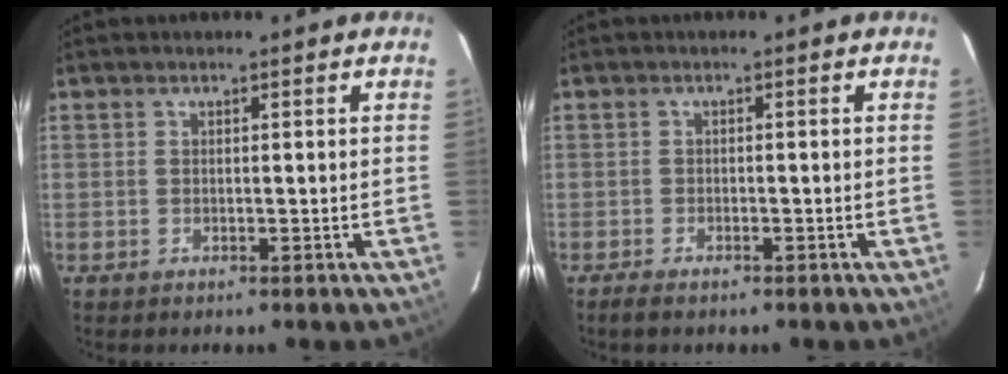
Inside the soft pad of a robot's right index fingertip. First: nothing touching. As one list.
[{"total": 2.7, "force": [-2.2, 0.7, 1.4], "torque": [-0.037, -0.007, -0.039]}]